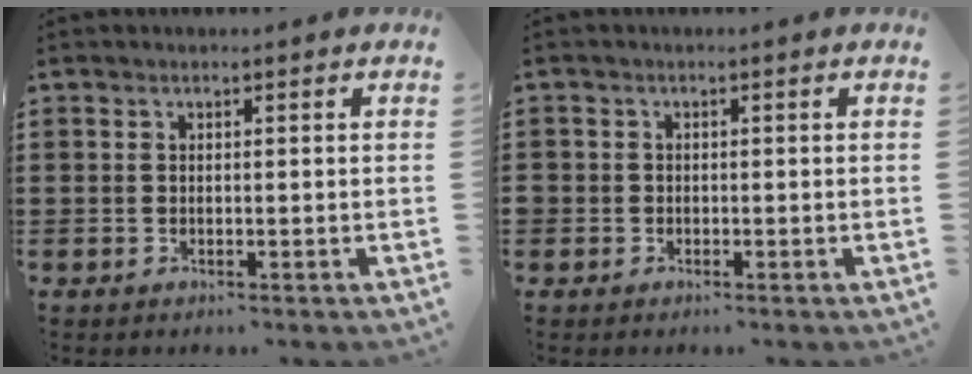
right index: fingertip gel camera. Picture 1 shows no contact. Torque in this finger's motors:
{"motor_torque": [0.45, 0.69, 0.11, 0.02]}